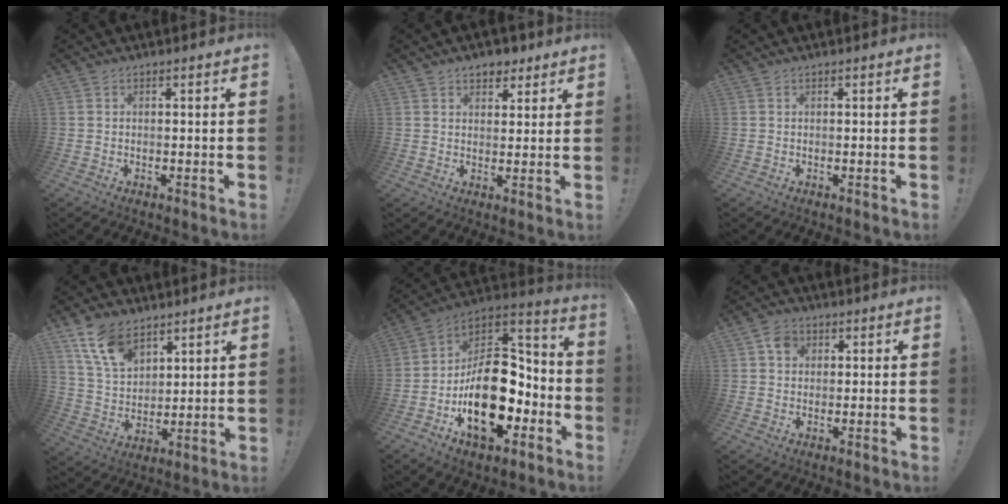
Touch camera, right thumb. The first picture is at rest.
{"total": 5.1, "force": [3.4, 3.4, 1.6], "torque": [-0.005, -0.017, 0.059]}
{"total": 0.0}
{"total": 12.7, "force": [8.5, 7.5, 5.7], "torque": [-0.104, -0.044, 0.164]}
{"total": 24.4, "force": [-6.4, 14.7, 18.3], "torque": [-0.293, 0.033, -0.090]}
{"total": 4.0, "force": [1.1, 3.3, 1.9], "torque": [-0.026, 0.007, 0.019]}